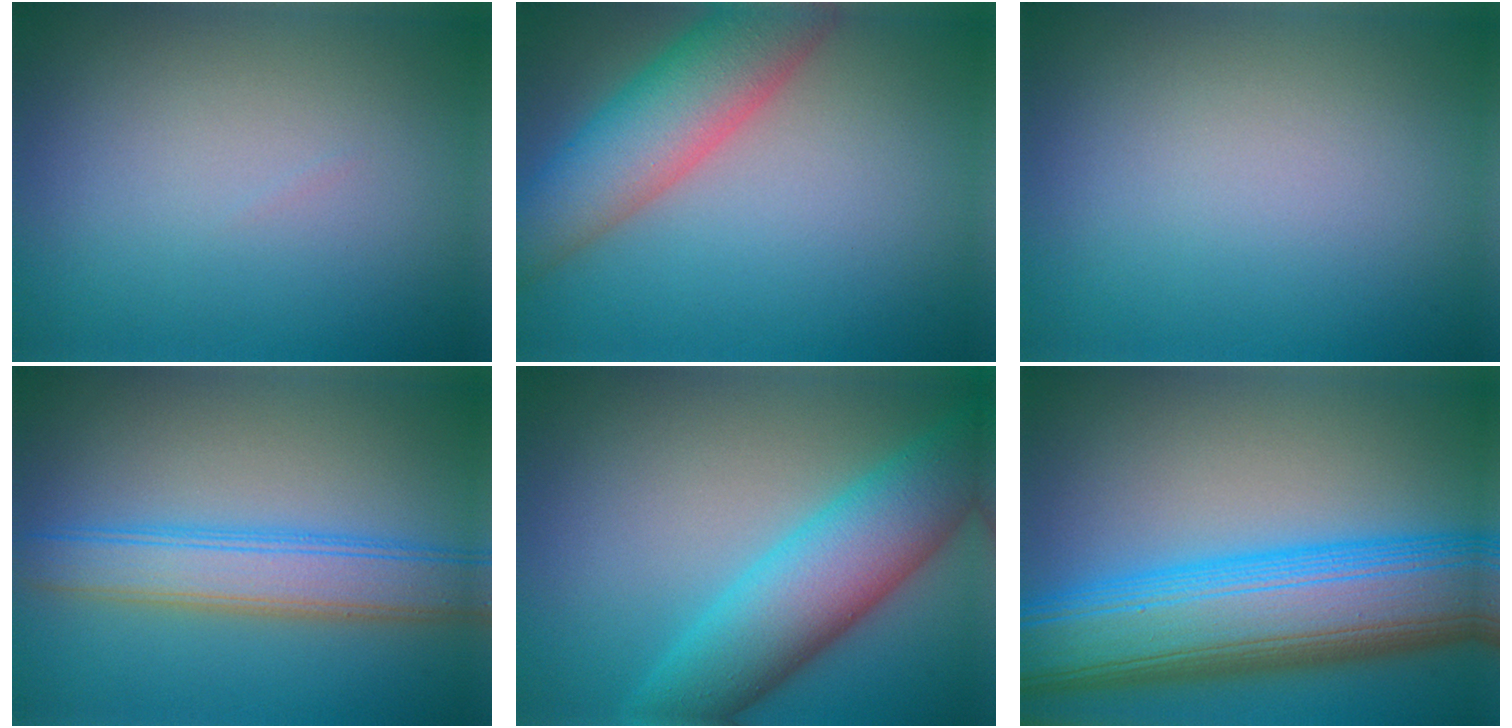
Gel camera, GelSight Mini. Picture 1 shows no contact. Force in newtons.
{"total": 7.3, "press": 7.3, "slide": 0.4}
{"total": 0.0}
{"total": 5.3, "press": 5.2, "slide": 0.2}
{"total": 8.5, "press": 8.5, "slide": 0.4}
{"total": 13.8, "press": 13.8, "slide": 0.3}